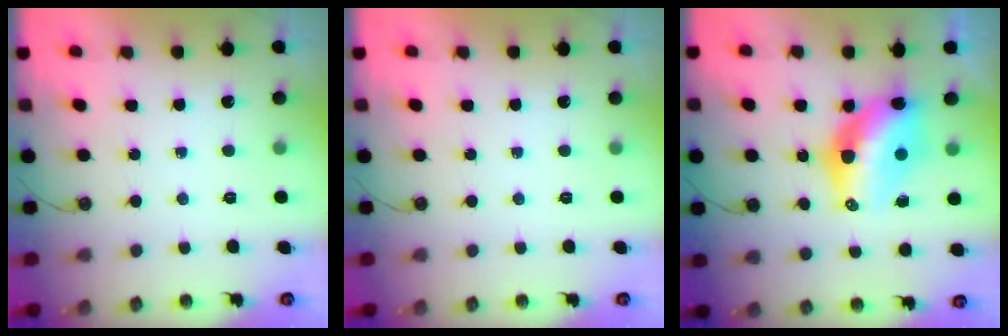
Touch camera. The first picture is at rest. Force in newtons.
{"total": 0.0}
{"total": 12.8, "press": 12.8, "slide": 1.2}